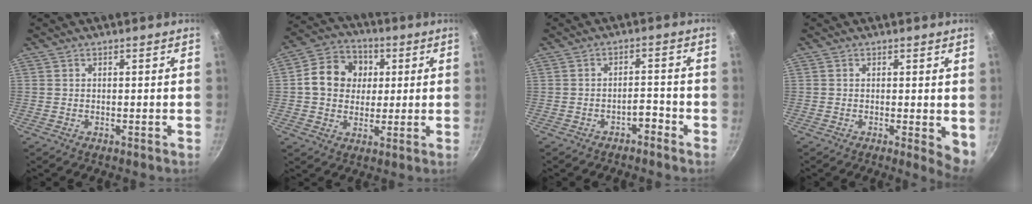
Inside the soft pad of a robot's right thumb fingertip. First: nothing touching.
{"total": 11.8, "force": [2.0, 10.0, 5.9], "torque": [-0.076, 0.013, 0.018]}
{"total": 2.8, "force": [-2.1, 1.1, 1.5], "torque": [-0.013, 0.030, -0.030]}
{"total": 4.5, "force": [-0.1, 1.7, 4.2], "torque": [-0.046, -0.008, -0.001]}